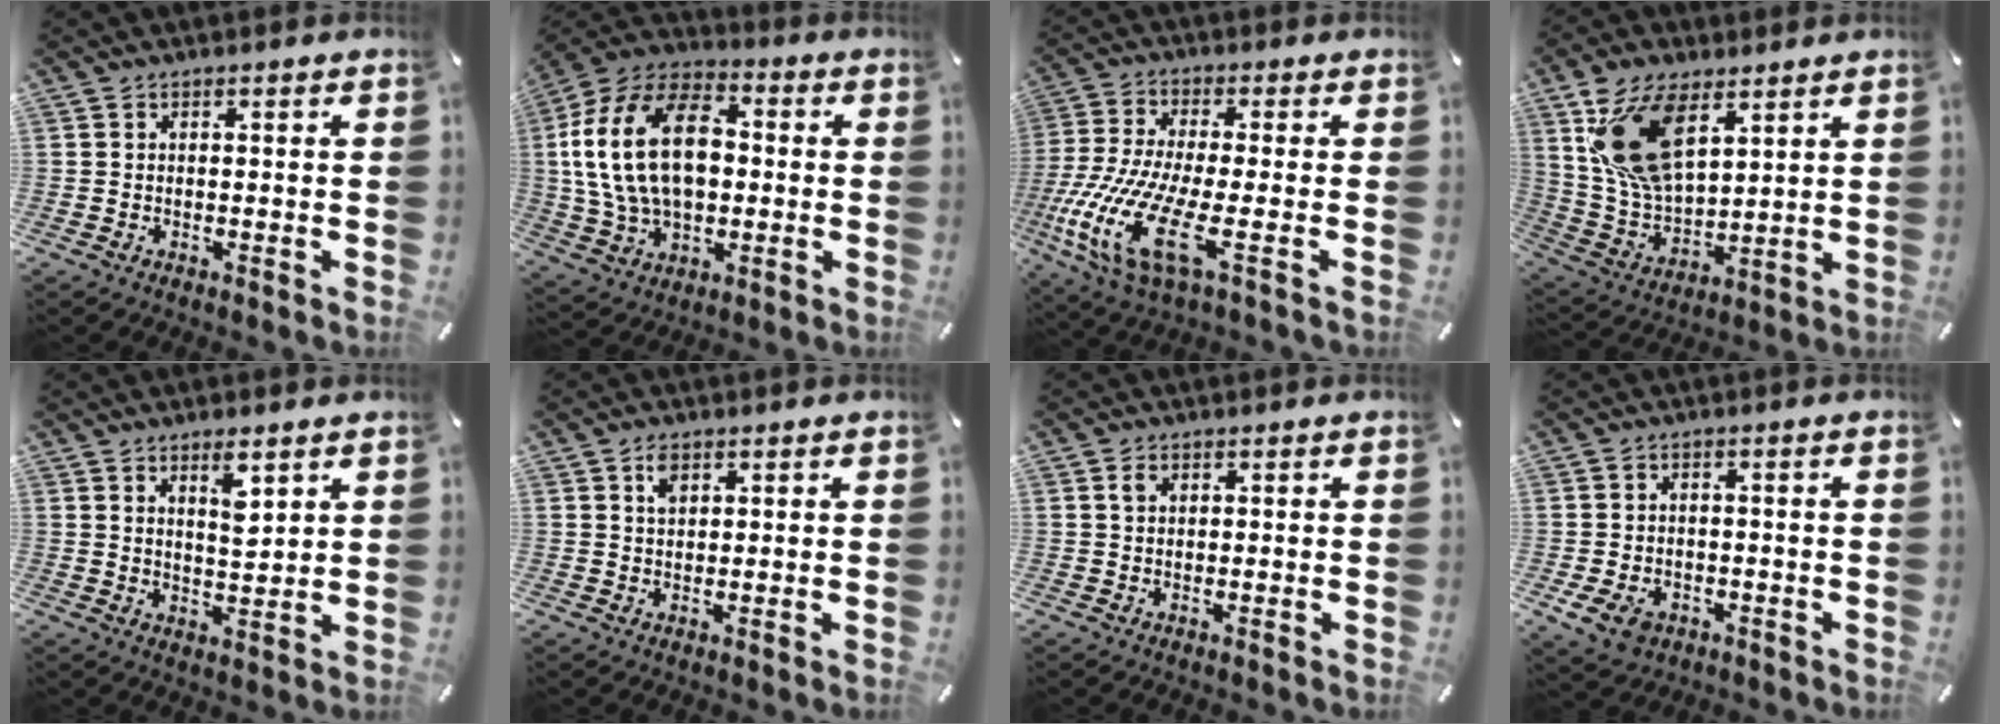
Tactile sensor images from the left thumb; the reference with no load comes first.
{"total": 21.3, "force": [1.5, 14.5, 15.6], "torque": [-0.328, 0.011, 0.020]}
{"total": 16.3, "force": [-5.4, 4.6, 14.7], "torque": [-0.331, -0.022, -0.093]}
{"total": 17.0, "force": [7.8, 10.0, 11.3], "torque": [-0.263, -0.009, 0.144]}
{"total": 5.4, "force": [3.7, 1.8, 3.5], "torque": [-0.046, -0.025, 0.059]}
{"total": 2.9, "force": [1.5, 1.8, 1.6], "torque": [-0.029, -0.001, 0.026]}
{"total": 1.4, "force": [0.7, 1.0, 0.7], "torque": [-0.007, 0.001, 0.010]}
{"total": 4.9, "force": [-2.2, 3.6, 2.4], "torque": [-0.058, 0.007, -0.042]}